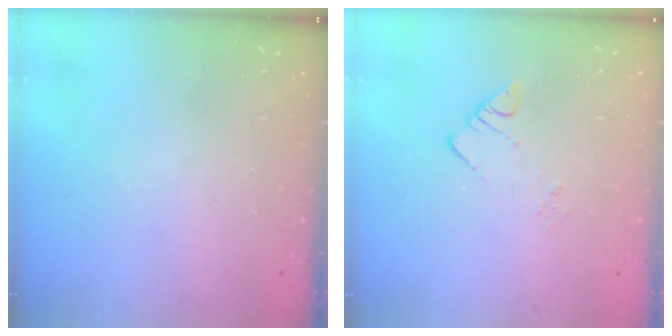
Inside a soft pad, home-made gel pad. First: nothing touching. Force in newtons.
{"total": 2.6, "press": 2.6, "slide": 0.1}